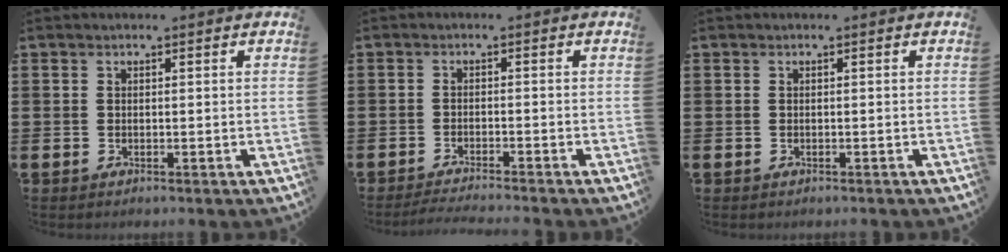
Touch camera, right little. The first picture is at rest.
{"total": 1.7, "force": [-1.6, -0.2, 0.5], "torque": [-0.007, 0.002, -0.031]}
{"total": 0.0}